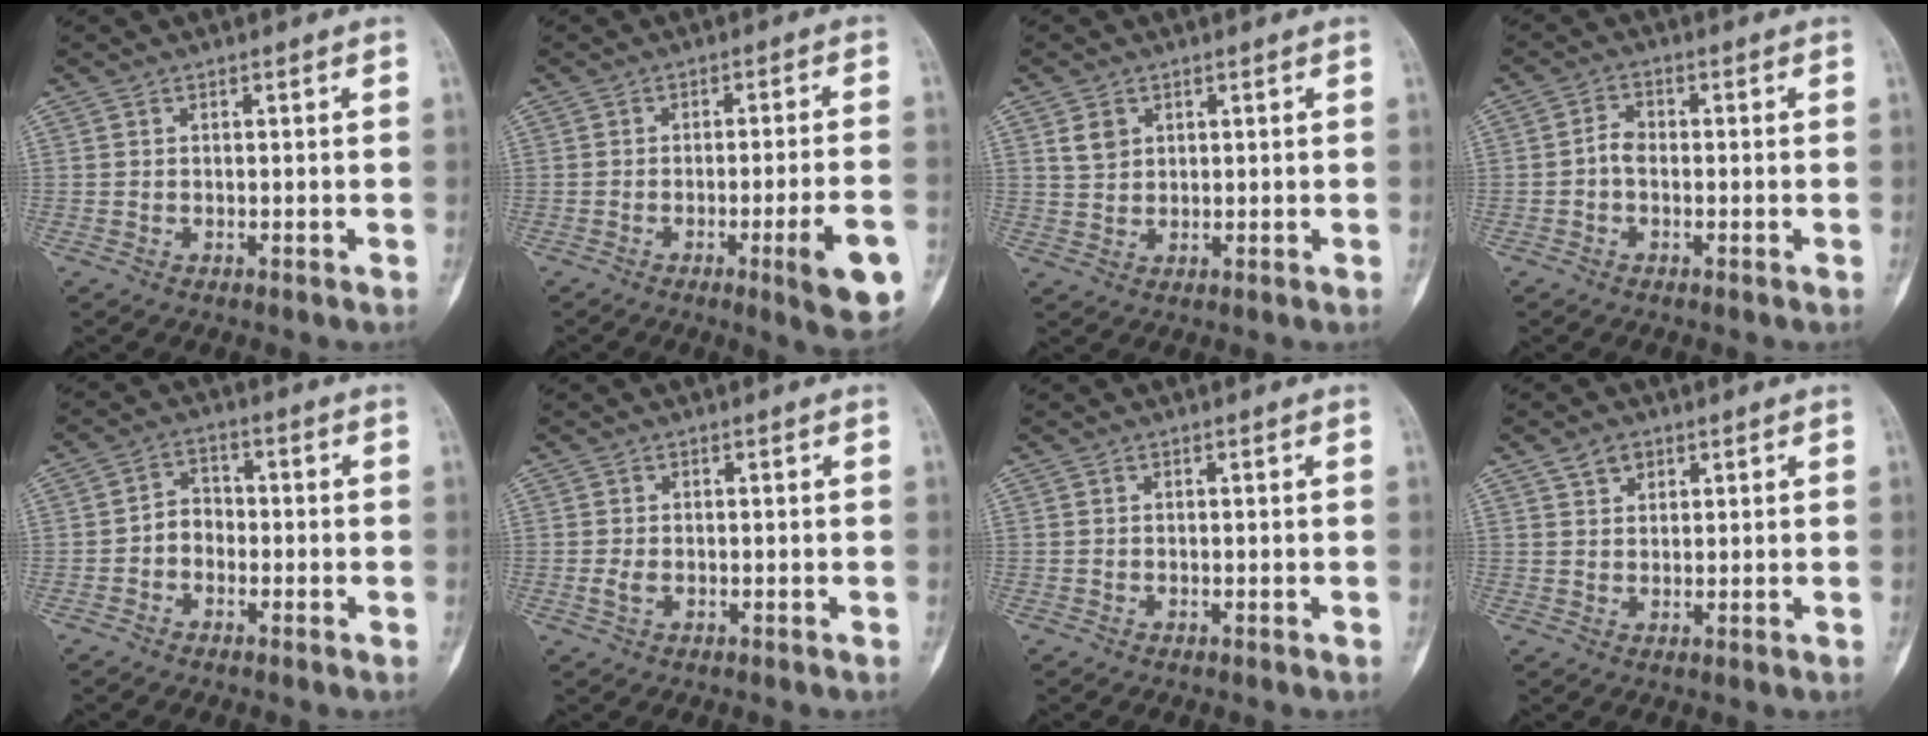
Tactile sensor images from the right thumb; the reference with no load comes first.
{"total": 10.1, "force": [-4.0, 1.2, 9.2], "torque": [-0.118, 0.007, -0.051]}
{"total": 3.3, "force": [1.6, 2.5, 1.5], "torque": [-0.017, -0.006, 0.035]}
{"total": 2.7, "force": [-0.6, 1.8, 1.9], "torque": [-0.029, 0.011, -0.020]}
{"total": 3.9, "force": [-1.3, 3.2, 1.9], "torque": [-0.010, 0.021, -0.035]}
{"total": 1.7, "force": [-0.3, 1.0, 1.3], "torque": [-0.033, -0.001, -0.006]}
{"total": 0.0}
{"total": 3.1, "force": [1.9, 2.1, 1.2], "torque": [-0.009, -0.009, 0.035]}